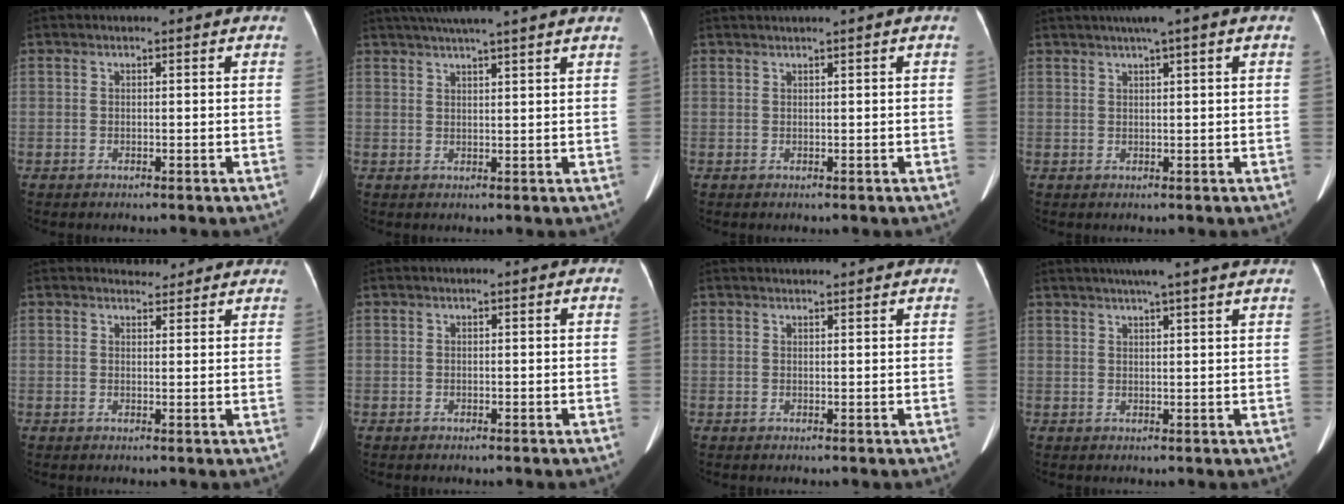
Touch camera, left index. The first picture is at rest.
{"total": 9.6, "force": [8.0, -1.0, 5.1], "torque": [-0.081, 0.029, 0.104]}
{"total": 1.2, "force": [0.8, -0.4, 0.9], "torque": [-0.021, 0.010, 0.023]}
{"total": 4.4, "force": [2.7, -0.3, 3.5], "torque": [-0.061, 0.022, 0.046]}
{"total": 4.1, "force": [3.8, 1.4, 0.2], "torque": [0.005, 0.008, 0.039]}
{"total": 0.0}
{"total": 4.9, "force": [4.7, 0.0, 1.3], "torque": [-0.014, 0.027, 0.055]}
{"total": 9.4, "force": [7.8, -0.5, 5.1], "torque": [-0.076, 0.026, 0.091]}